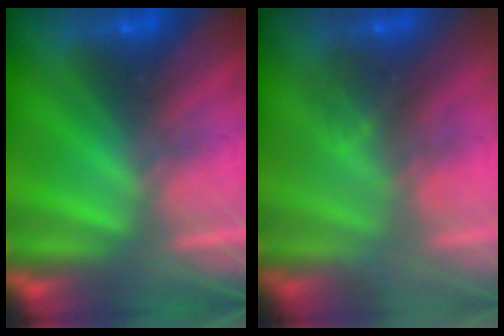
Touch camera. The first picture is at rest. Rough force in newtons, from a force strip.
{"total": 2.8}